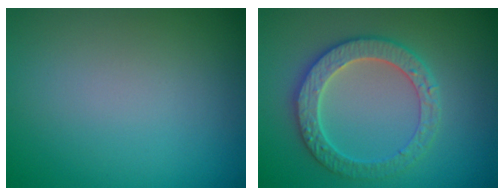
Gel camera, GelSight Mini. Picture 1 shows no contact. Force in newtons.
{"total": 4.2, "press": 4.0, "slide": 1.0}